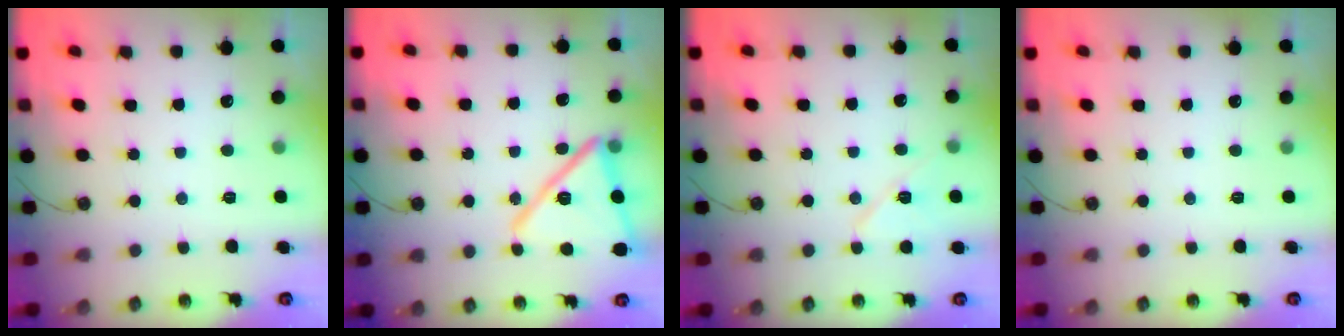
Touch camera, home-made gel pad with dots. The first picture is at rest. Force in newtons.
{"total": 17.8, "press": 17.8, "slide": 1.1}
{"total": 8.8, "press": 8.2, "slide": 3.2}
{"total": 0.0}